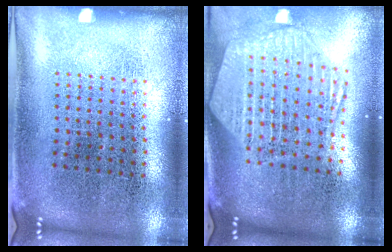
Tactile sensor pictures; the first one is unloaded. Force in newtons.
{"total": 2.7, "press": 2.2, "slide": 1.5}